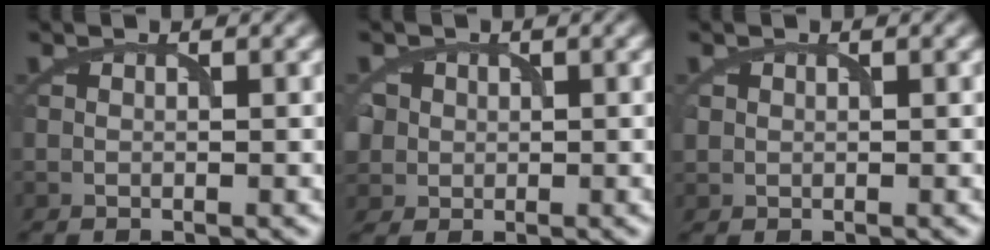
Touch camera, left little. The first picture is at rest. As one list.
[{"total": 2.6, "force": [0.5, 2.6, 0.3], "torque": [-0.002, 0.007, 0.018]}, {"total": 0.5, "force": [0.1, 0.5, -0.1], "torque": [0.005, 0.002, 0.005]}]